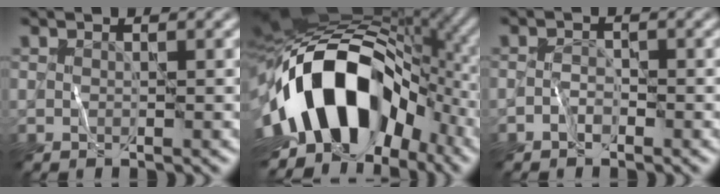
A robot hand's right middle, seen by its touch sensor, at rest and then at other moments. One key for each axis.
{"total": 17.6, "fx": -3.7, "fy": 11.2, "fz": 13.0, "tx": -0.217, "ty": 0.005, "tz": -0.067}
{"total": 1.2, "fx": -0.9, "fy": 0.6, "fz": 0.4, "tx": -0.004, "ty": 0.005, "tz": -0.021}